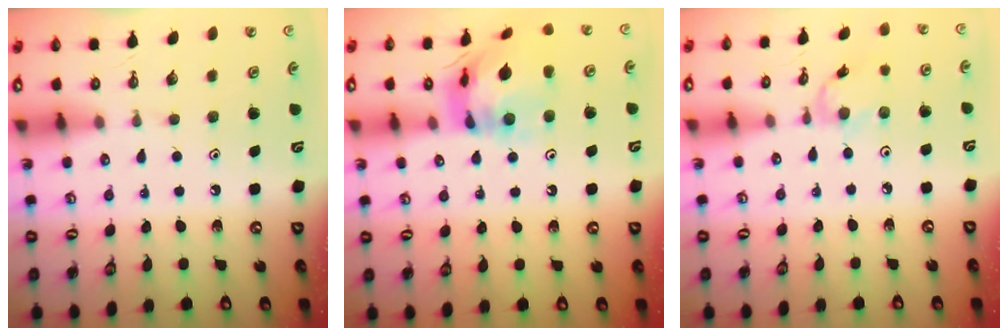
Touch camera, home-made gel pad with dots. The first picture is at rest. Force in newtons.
{"total": 15.0, "press": 14.9, "slide": 1.7}
{"total": 3.3, "press": 3.3, "slide": 0.3}